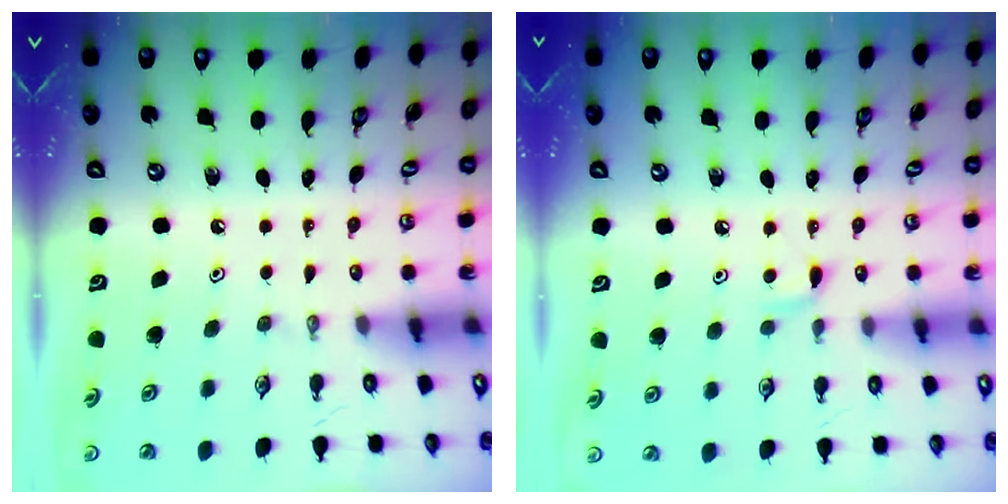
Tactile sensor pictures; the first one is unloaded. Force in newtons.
{"total": 4.8, "press": 4.7, "slide": 0.6}